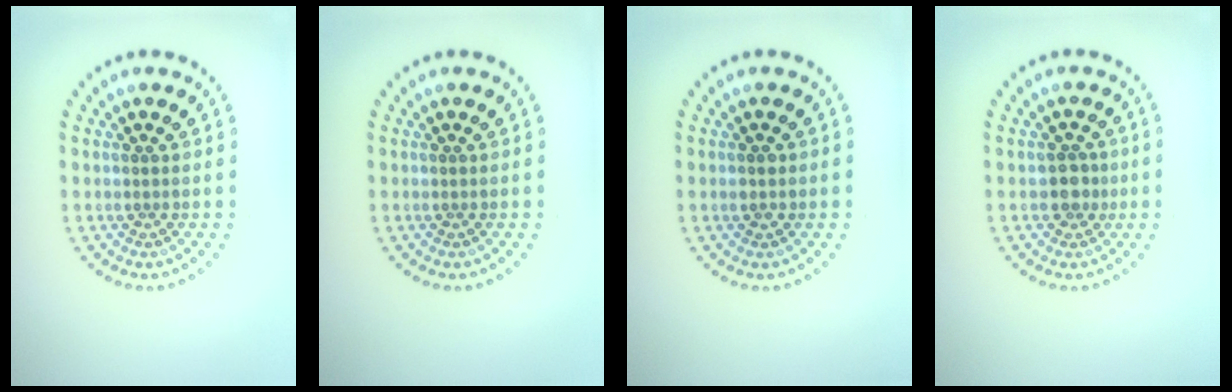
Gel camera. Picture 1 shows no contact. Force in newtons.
{"total": 0.0}
{"total": 1.2, "press": 1.2, "slide": 0.1}
{"total": 1.9, "press": 1.7, "slide": 0.8}